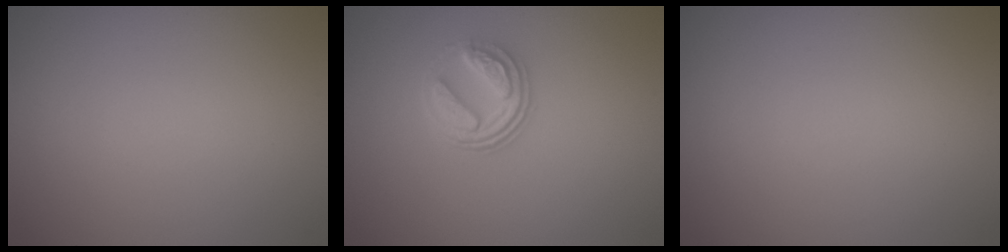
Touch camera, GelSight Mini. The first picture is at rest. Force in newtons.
{"total": 3.1, "press": 2.6, "slide": 1.8}
{"total": 0.0}